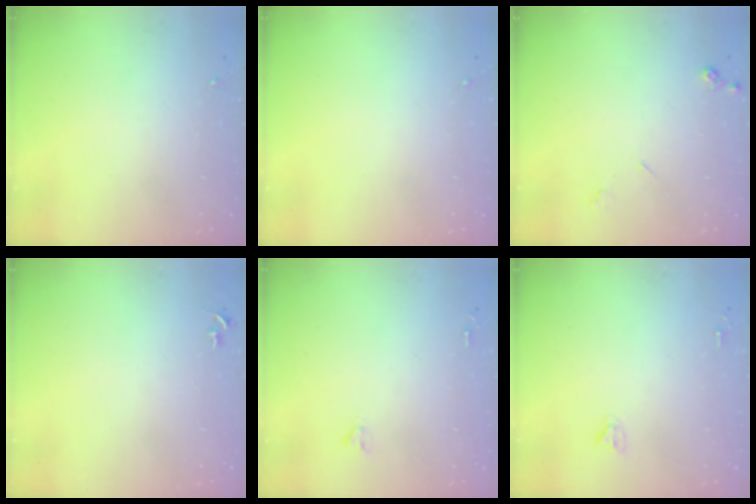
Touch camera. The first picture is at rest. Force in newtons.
{"total": 0.0}
{"total": 4.0, "press": 3.9, "slide": 0.7}
{"total": 2.7, "press": 2.7, "slide": 0.3}
{"total": 1.6, "press": 1.6, "slide": 0.1}
{"total": 2.7, "press": 2.7, "slide": 0.2}